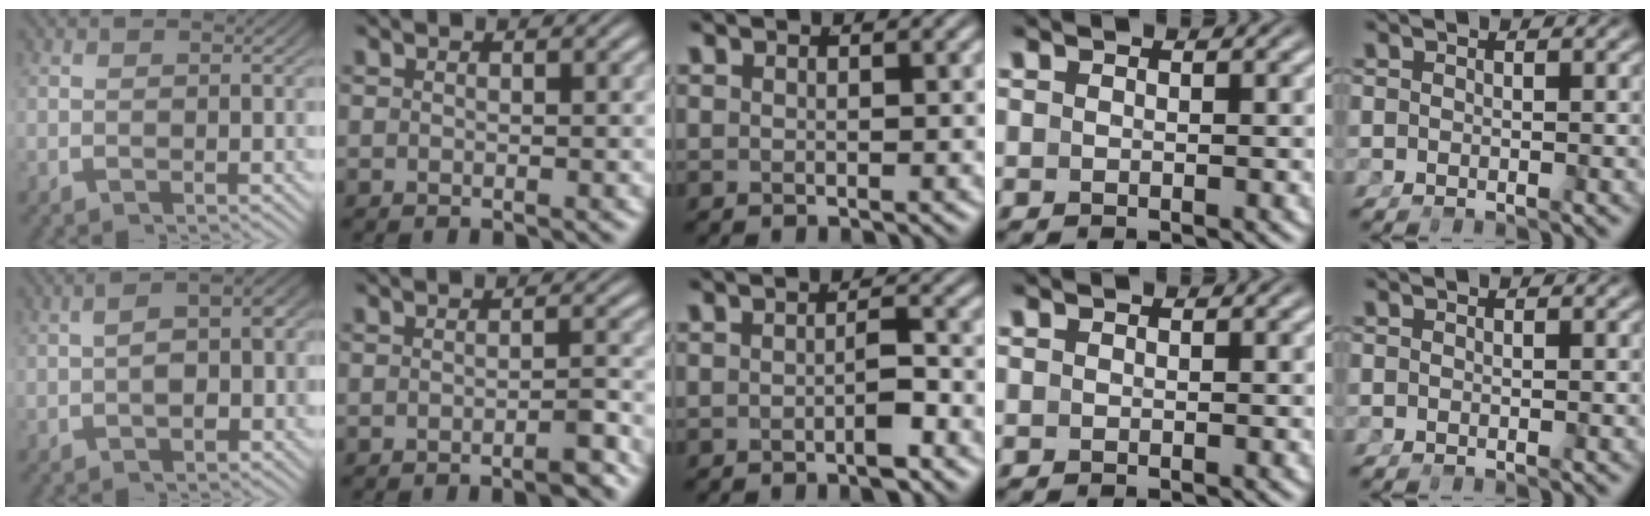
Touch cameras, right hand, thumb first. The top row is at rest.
{"thumb": {"total": 5.5, "force": [0.4, 3.2, 4.4], "torque": [-0.047, 0.008, 0.005]}, "index": {"total": 1.7, "force": [-1.4, 0.1, 0.9], "torque": [-0.014, 0.002, -0.029]}, "middle": {"total": 1.9, "force": [-1.2, 0.1, 1.6], "torque": [-0.012, 0.003, -0.022]}}